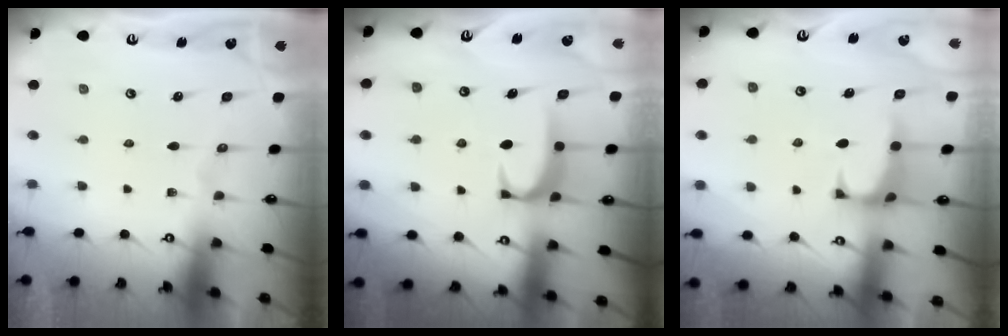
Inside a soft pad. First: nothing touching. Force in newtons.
{"total": 1.8, "press": 1.7, "slide": 0.5}
{"total": 1.2, "press": 1.0, "slide": 0.6}